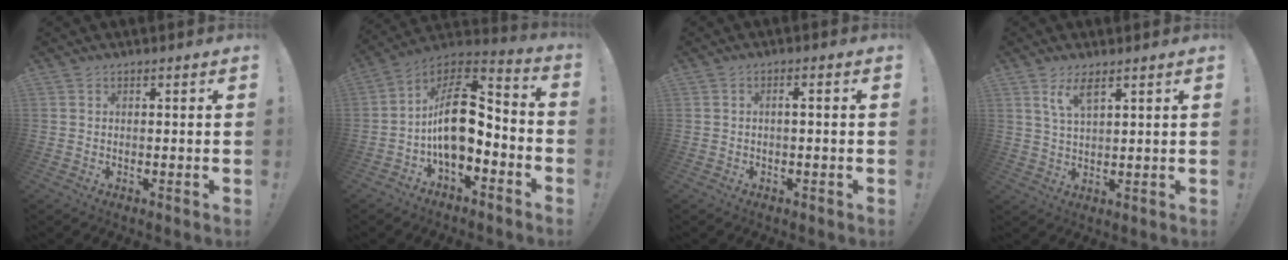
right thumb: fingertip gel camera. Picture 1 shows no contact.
{"total": 15.1, "force": [-1.4, 8.9, 12.1], "torque": [-0.220, 0.014, -0.019]}
{"total": 1.8, "force": [-0.5, 0.0, 1.7], "torque": [-0.037, 0.006, -0.011]}
{"total": 6.1, "force": [3.9, 1.9, 4.3], "torque": [-0.077, -0.016, 0.067]}